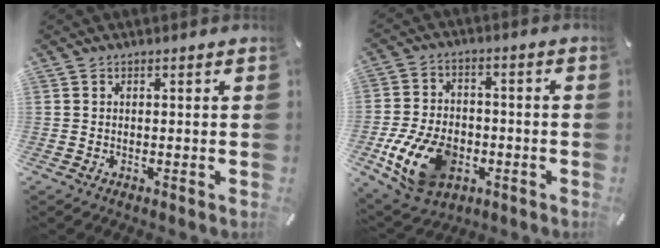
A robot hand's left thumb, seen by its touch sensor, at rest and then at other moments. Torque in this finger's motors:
{"motor_torque": [0.17, 1.31, 0.62, 0.41, 0.51]}